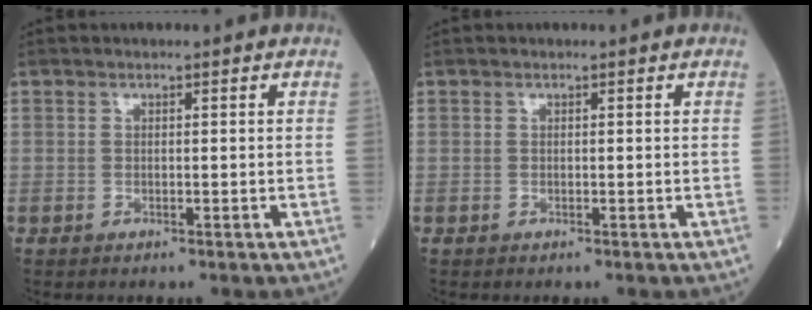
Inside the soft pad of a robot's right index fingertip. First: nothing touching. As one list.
[{"total": 0.0}]